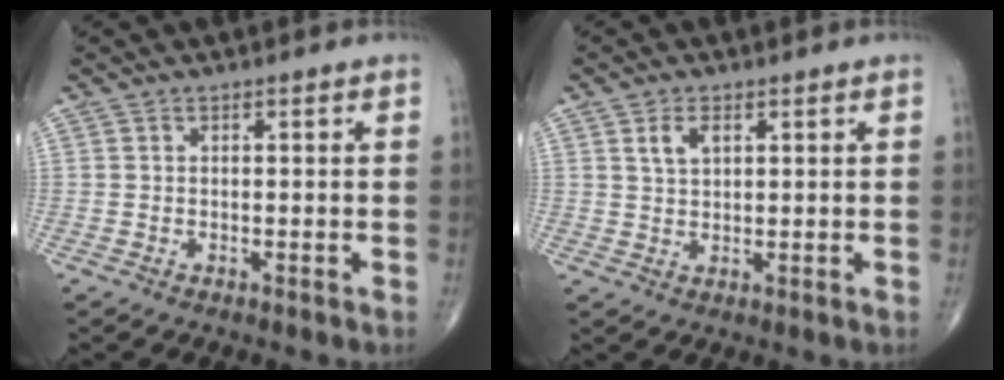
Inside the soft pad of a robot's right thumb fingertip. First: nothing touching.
{"total": 3.5, "force": [1.5, 2.0, 2.5], "torque": [-0.043, -0.004, 0.031]}